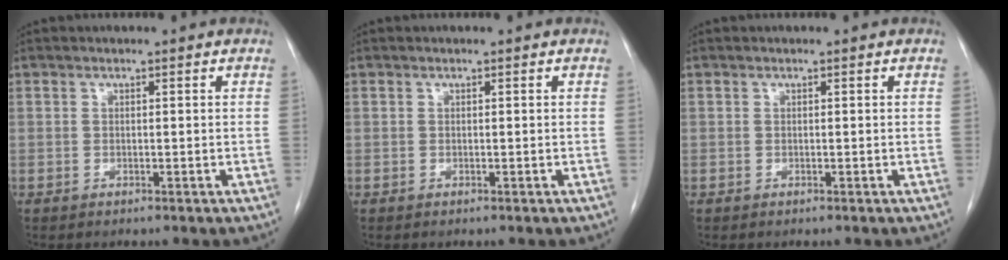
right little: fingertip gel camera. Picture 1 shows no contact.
{"total": 0.0}
{"total": 0.0}